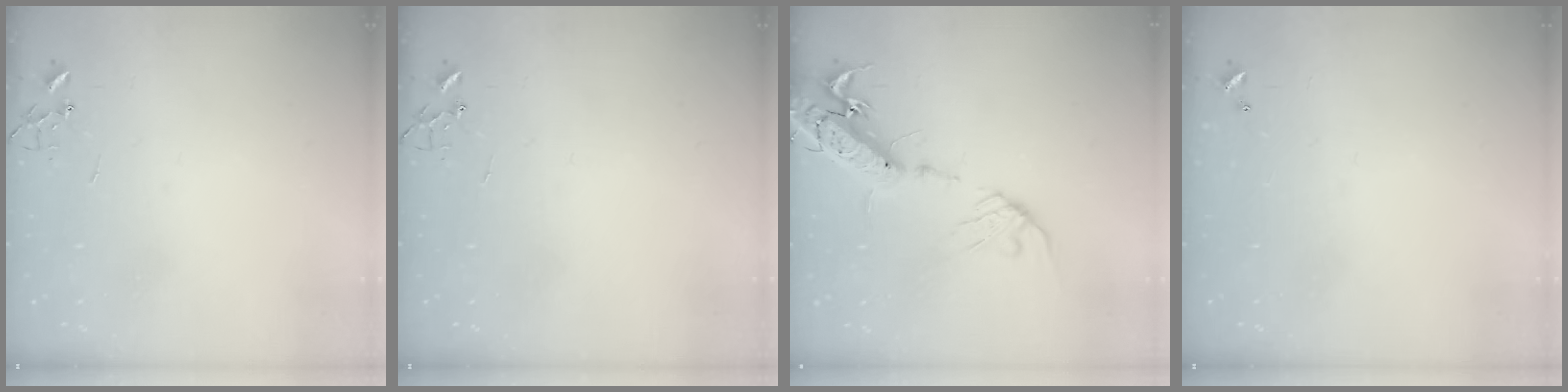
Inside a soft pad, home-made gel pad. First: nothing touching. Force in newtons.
{"total": 0.0}
{"total": 18.1, "press": 17.7, "slide": 3.8}
{"total": 0.0}